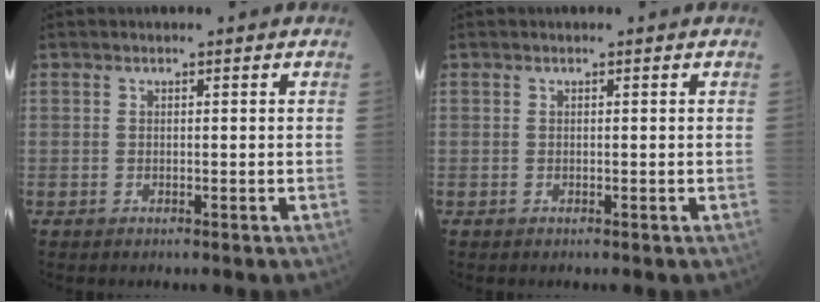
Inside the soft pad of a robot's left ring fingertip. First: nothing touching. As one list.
[{"total": 0.0}]